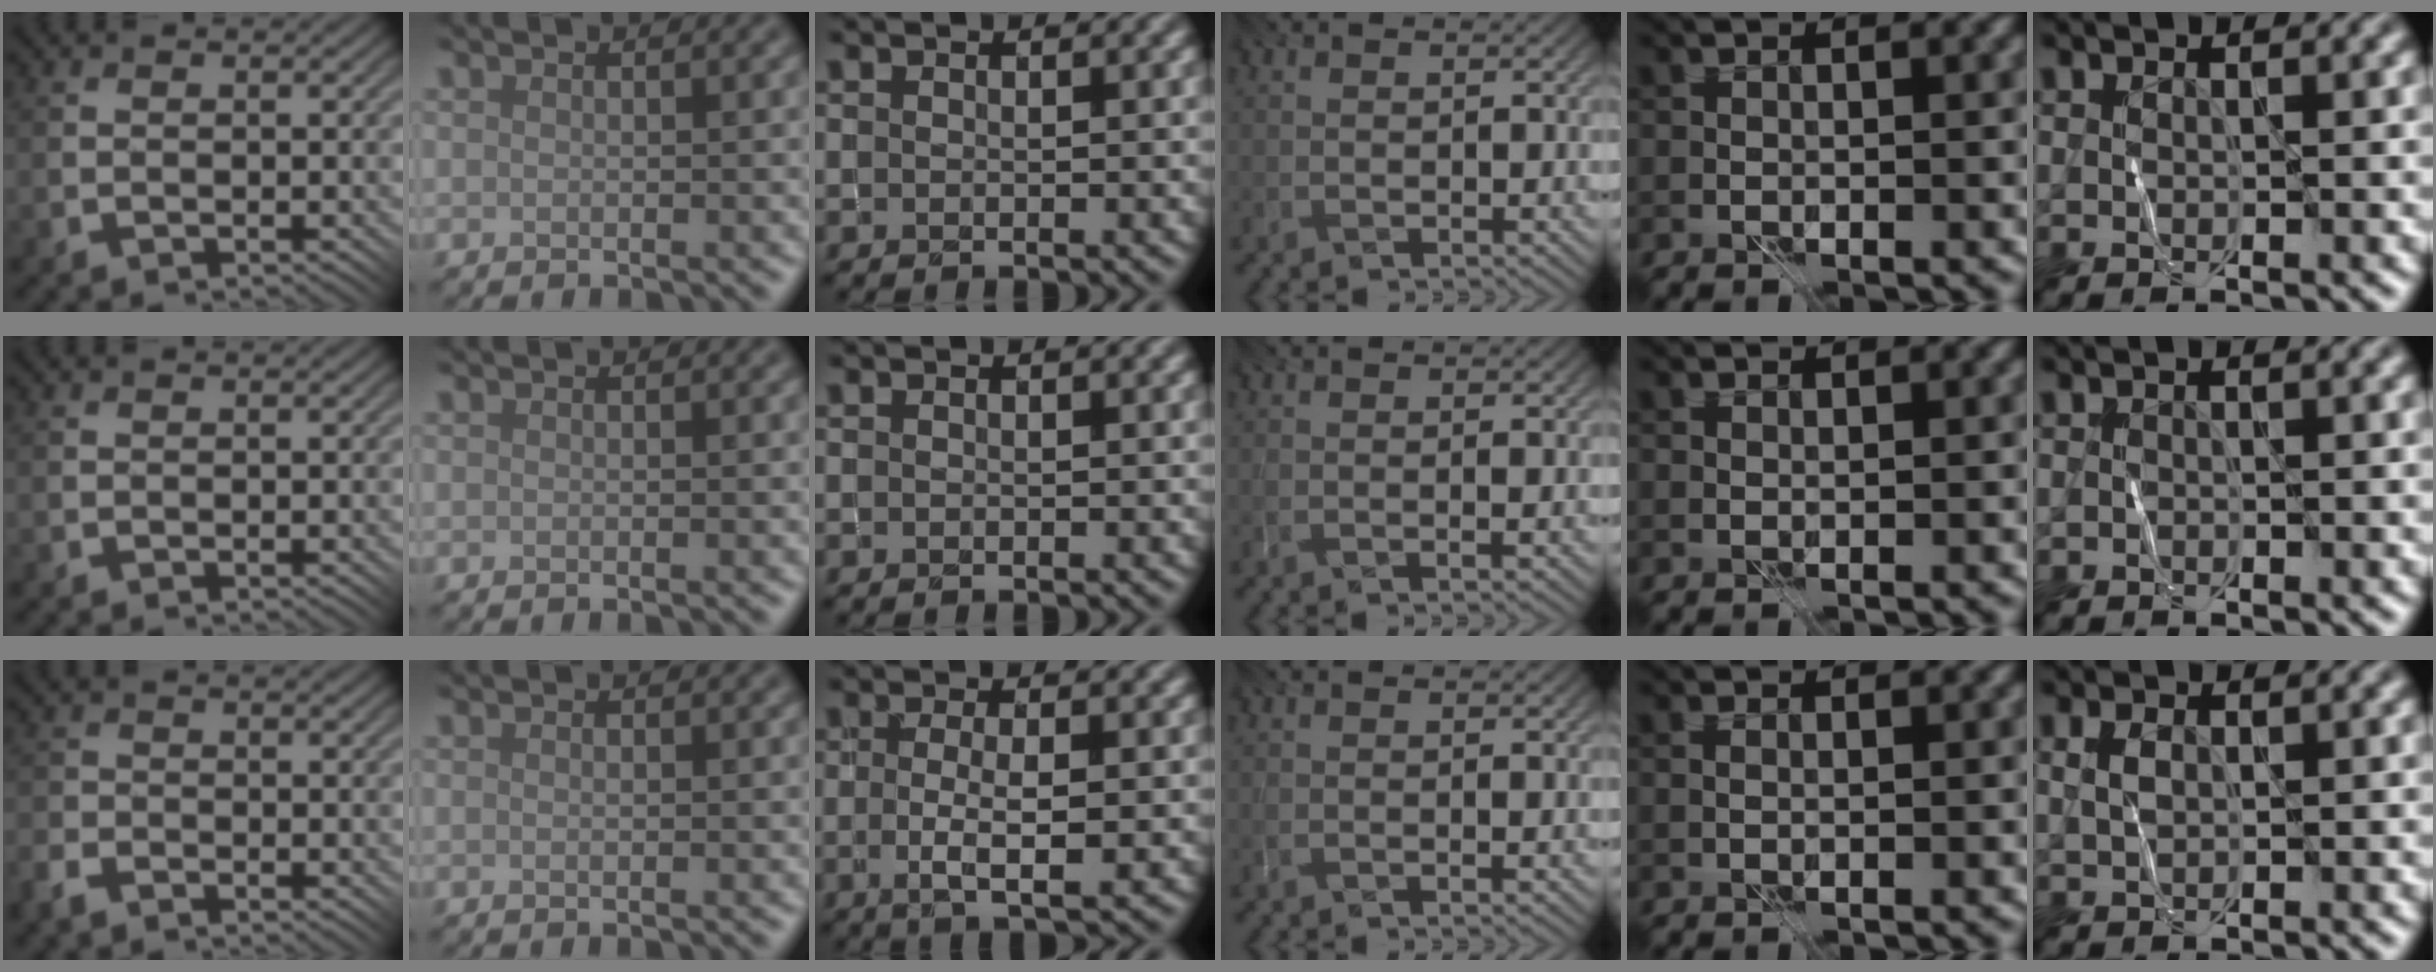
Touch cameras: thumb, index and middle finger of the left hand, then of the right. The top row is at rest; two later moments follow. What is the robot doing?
{"motion": "fold", "object": "shorts"}